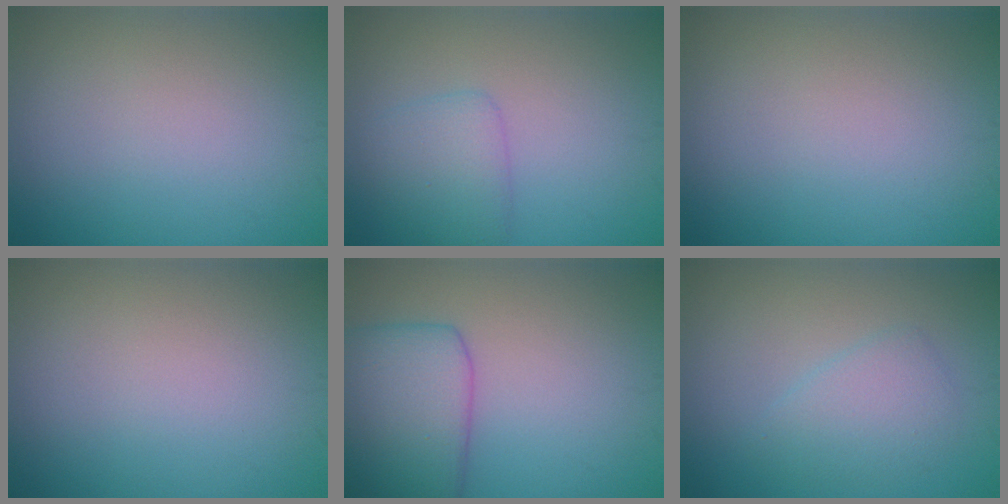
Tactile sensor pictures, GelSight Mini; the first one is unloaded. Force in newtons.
{"total": 2.5, "press": 2.5, "slide": 0.1}
{"total": 0.0}
{"total": 0.0}
{"total": 6.0, "press": 6.0, "slide": 0.3}
{"total": 2.6, "press": 2.5, "slide": 0.1}